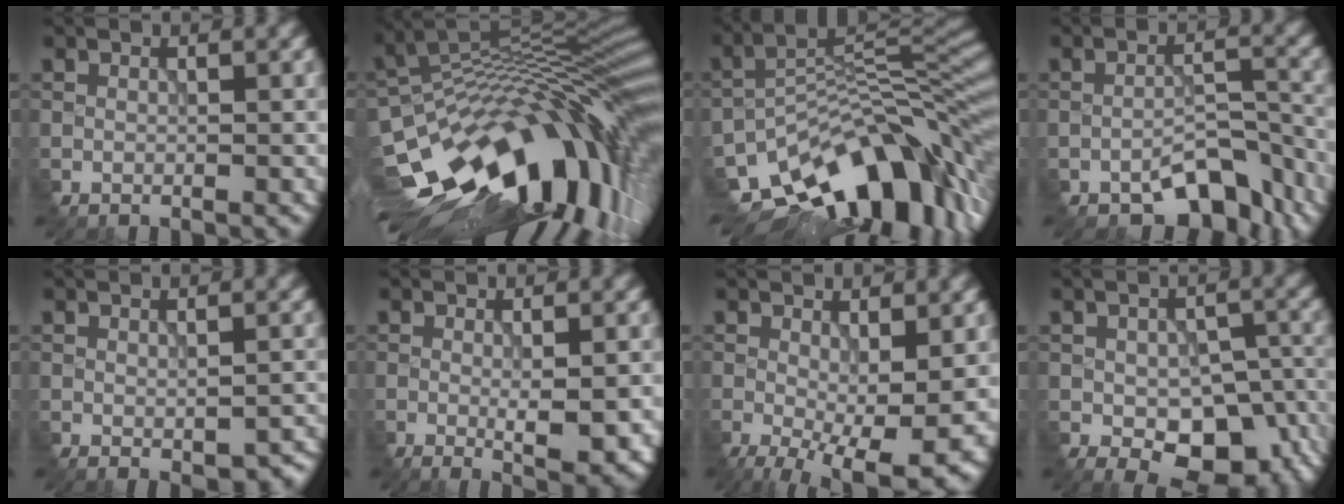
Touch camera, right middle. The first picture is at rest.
{"total": 16.4, "force": [-5.3, 7.2, 13.7], "torque": [-0.206, 0.008, -0.104]}
{"total": 13.1, "force": [-8.1, 6.2, 8.3], "torque": [-0.136, 0.000, -0.131]}
{"total": 5.1, "force": [-3.9, 2.2, 2.5], "torque": [-0.031, 0.006, -0.061]}
{"total": 2.6, "force": [-1.1, 1.2, 2.0], "torque": [-0.028, -0.009, -0.007]}
{"total": 3.9, "force": [-0.5, 1.0, 3.7], "torque": [-0.059, -0.009, -0.003]}
{"total": 7.0, "force": [-1.4, 2.6, 6.4], "torque": [-0.111, -0.025, -0.010]}
{"total": 8.9, "force": [-3.4, 5.3, 6.3], "torque": [-0.094, -0.025, -0.034]}